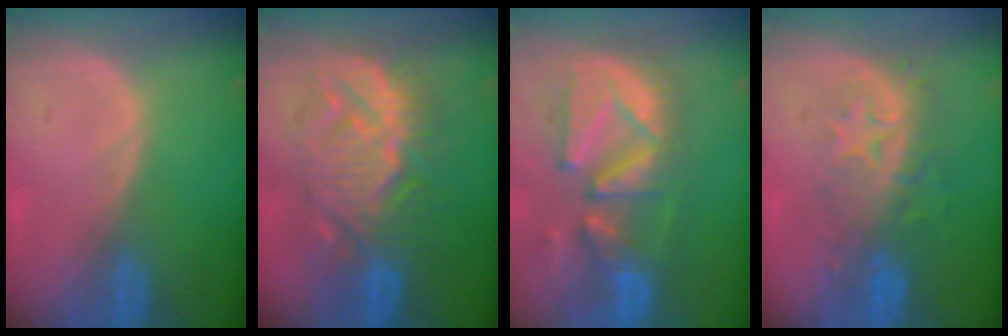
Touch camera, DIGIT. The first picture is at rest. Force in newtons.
{"total": 10.6, "press": 10.6, "slide": 0.7}
{"total": 11.8, "press": 11.0, "slide": 4.5}
{"total": 8.2, "press": 7.5, "slide": 3.3}